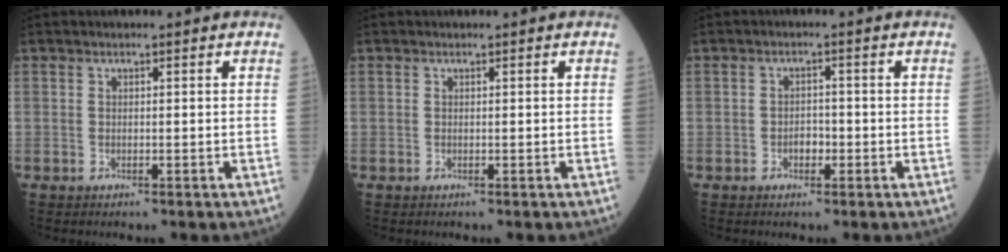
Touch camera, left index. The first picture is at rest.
{"total": 0.0}
{"total": 2.3, "force": [-1.4, 1.2, 1.3], "torque": [-0.018, 0.000, -0.023]}